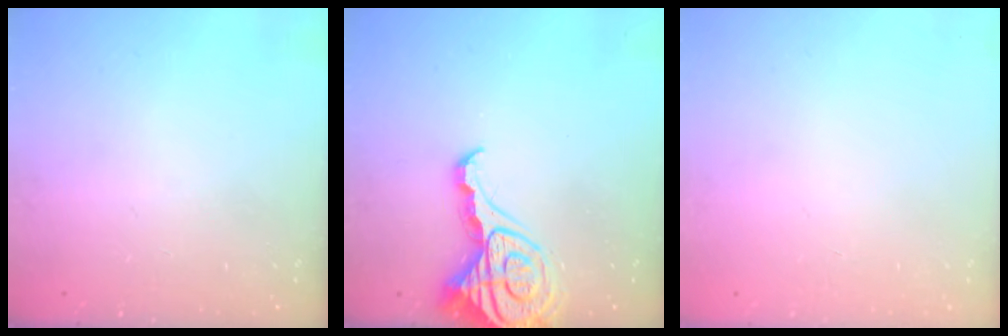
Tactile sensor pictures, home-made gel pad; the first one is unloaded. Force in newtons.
{"total": 8.4, "press": 8.4, "slide": 0.8}
{"total": 0.0}